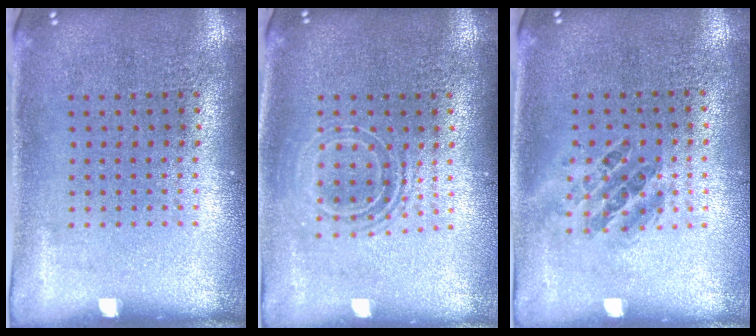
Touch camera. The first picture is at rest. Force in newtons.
{"total": 1.7, "press": 1.3, "slide": 1.0}
{"total": 1.0, "press": 0.9, "slide": 0.3}